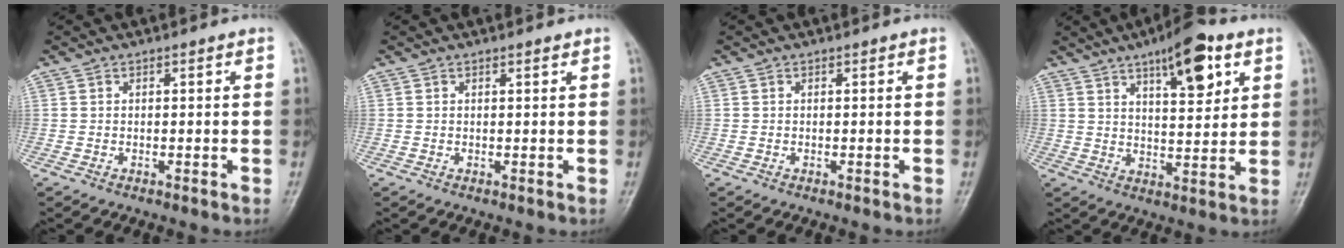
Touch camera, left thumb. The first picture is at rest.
{"total": 0.7, "force": [0.5, 0.1, 0.4], "torque": [-0.008, -0.002, 0.007]}
{"total": 0.0}
{"total": 12.3, "force": [6.4, 4.3, 9.7], "torque": [-0.120, -0.029, 0.094]}